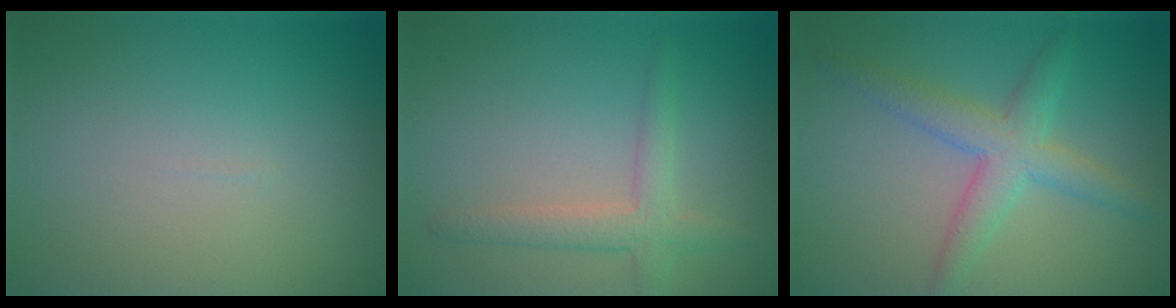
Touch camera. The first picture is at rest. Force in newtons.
{"total": 2.9, "press": 2.8, "slide": 0.1}
{"total": 4.0, "press": 4.0, "slide": 0.1}